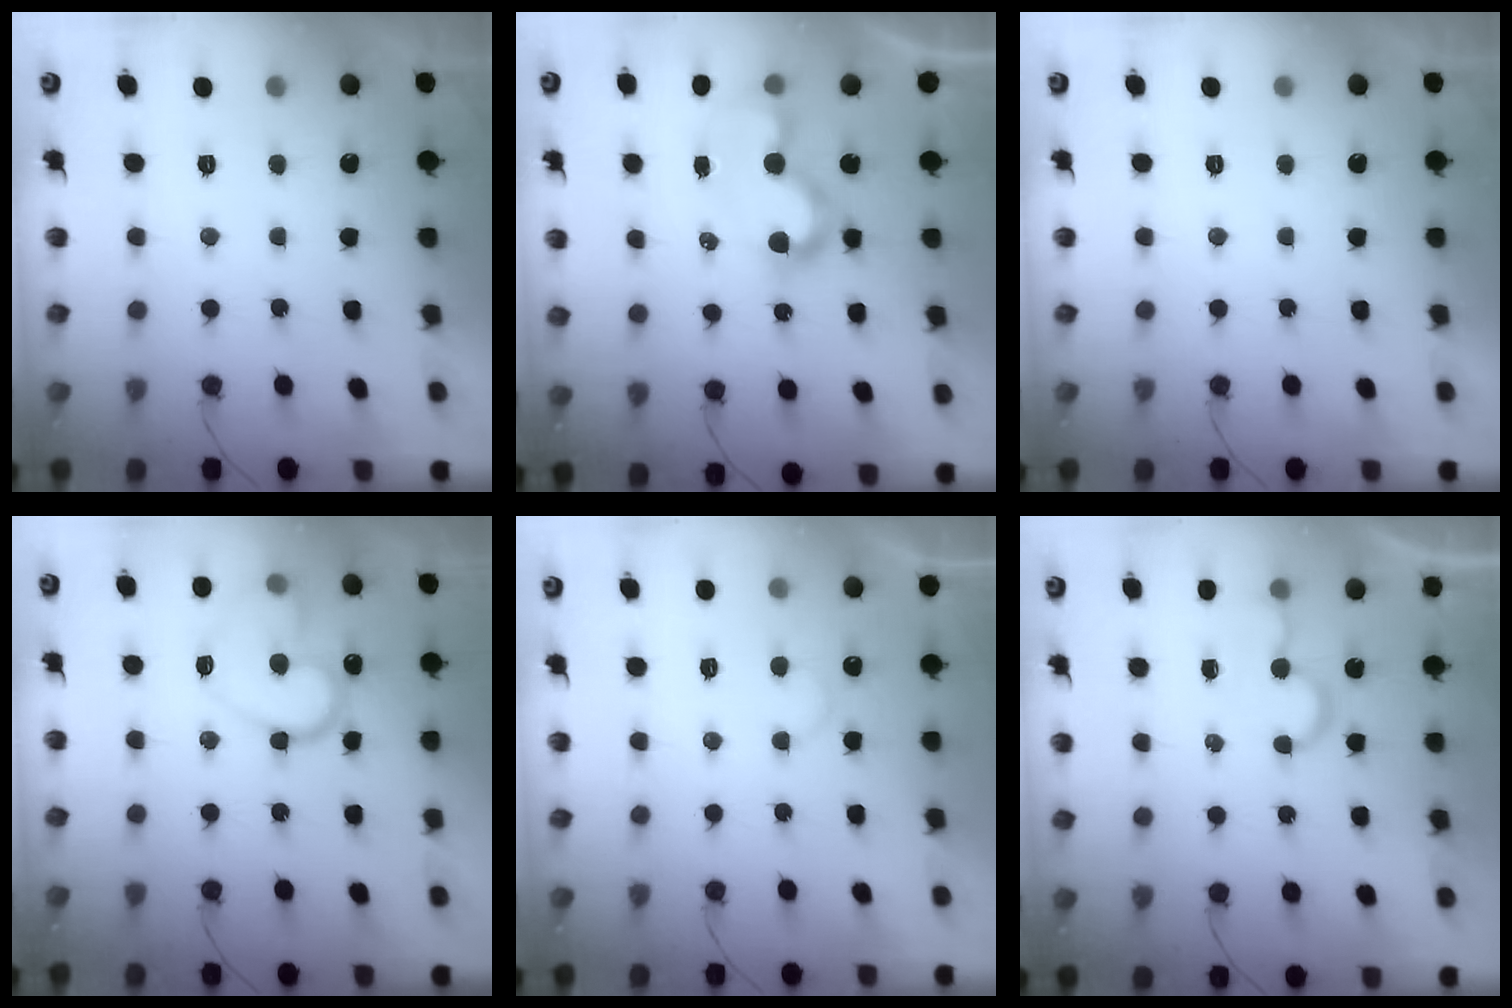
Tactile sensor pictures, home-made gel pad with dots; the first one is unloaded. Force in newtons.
{"total": 10.0, "press": 10.0, "slide": 0.6}
{"total": 0.0}
{"total": 15.0, "press": 14.9, "slide": 1.4}
{"total": 4.3, "press": 4.3, "slide": 0.4}
{"total": 4.4, "press": 4.3, "slide": 0.5}